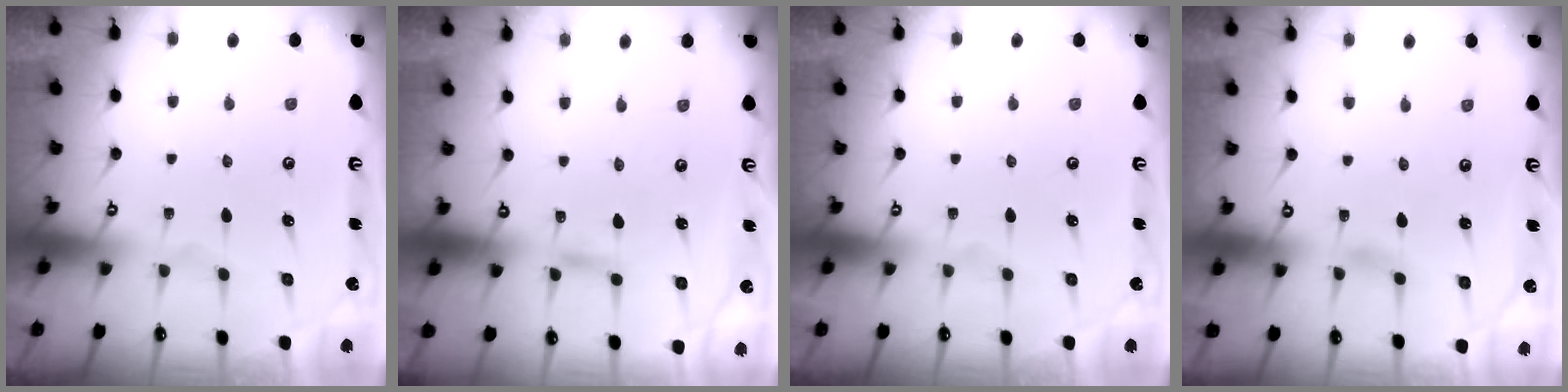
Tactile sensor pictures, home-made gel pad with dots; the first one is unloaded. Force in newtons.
{"total": 2.3, "press": 2.3, "slide": 0.2}
{"total": 0.0}
{"total": 0.6, "press": 0.6, "slide": 0.1}